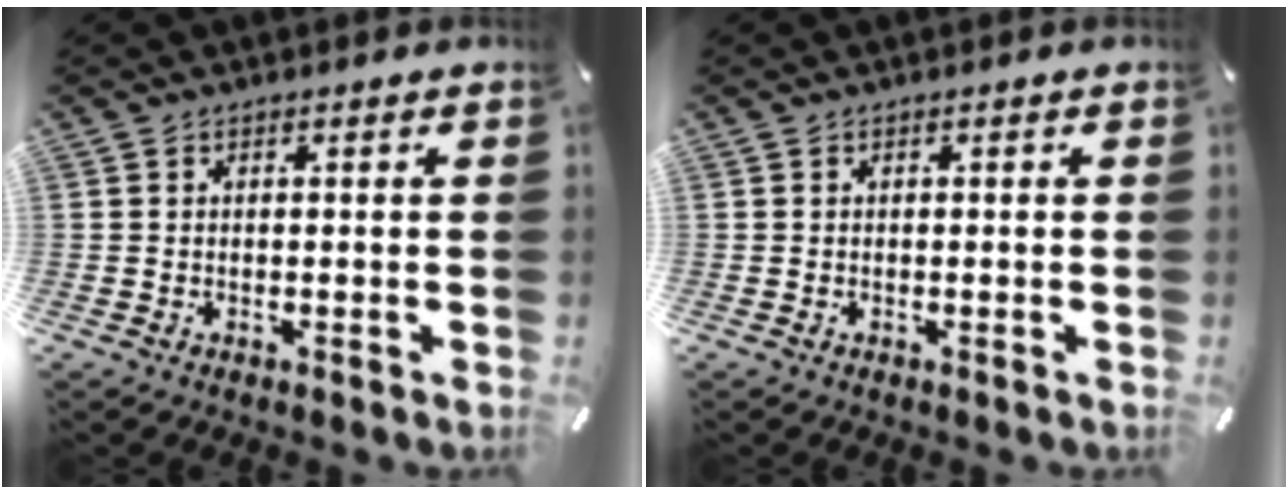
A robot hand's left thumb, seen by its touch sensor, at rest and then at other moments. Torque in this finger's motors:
{"motor_torque": [0.04, 0.04, -0.01, 0.01, -0.01]}